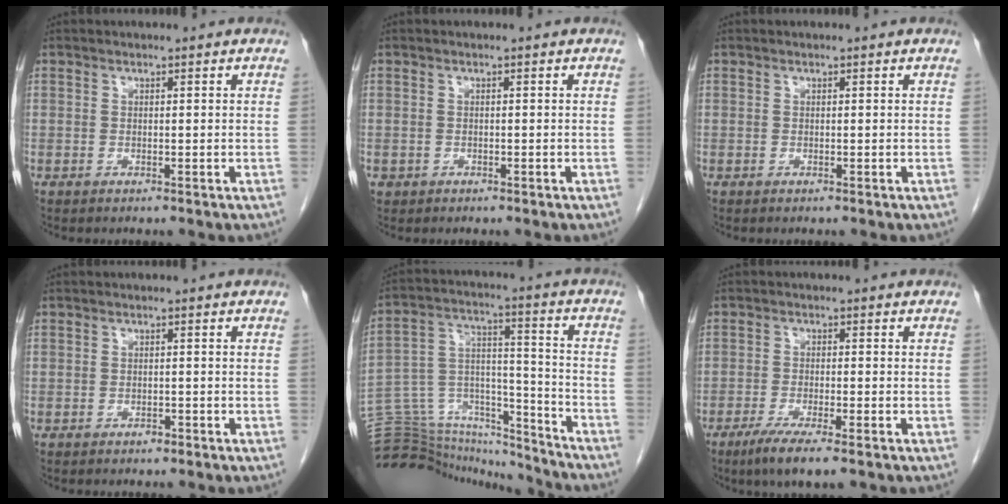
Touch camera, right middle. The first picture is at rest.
{"total": 0.8, "force": [-0.3, 0.7, 0.1], "torque": [-0.004, 0.005, -0.002]}
{"total": 0.0}
{"total": 0.7, "force": [-0.6, 0.3, 0.4], "torque": [-0.010, 0.000, -0.008]}
{"total": 23.8, "force": [-22.9, 4.4, 4.7], "torque": [-0.128, 0.031, -0.355]}
{"total": 6.4, "force": [-4.2, 0.5, 4.9], "torque": [-0.087, -0.018, -0.068]}